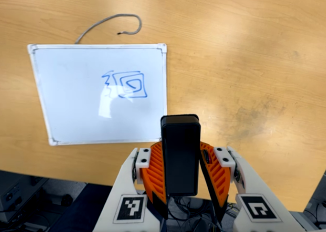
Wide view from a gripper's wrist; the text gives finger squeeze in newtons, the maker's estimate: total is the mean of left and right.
{"total": 4.3, "left": 4.4, "right": 4.2}